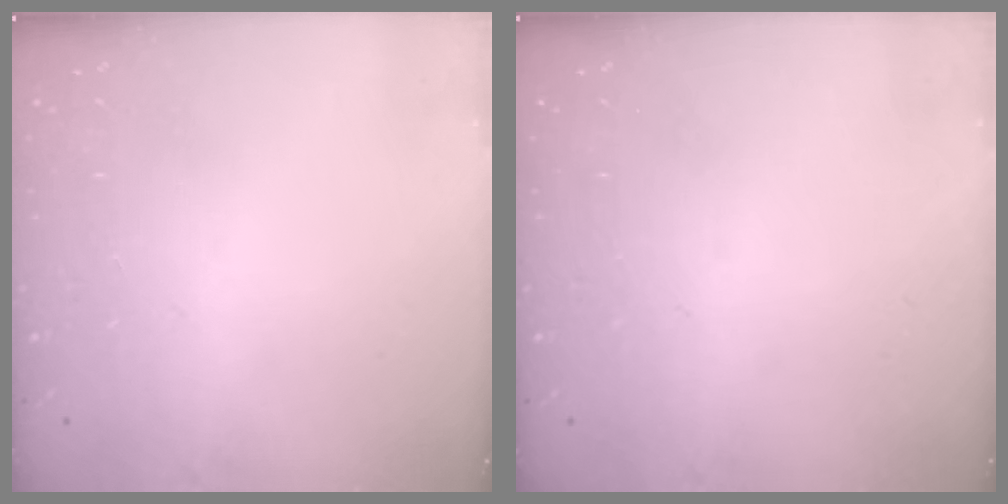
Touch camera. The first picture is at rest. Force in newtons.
{"total": 0.0}